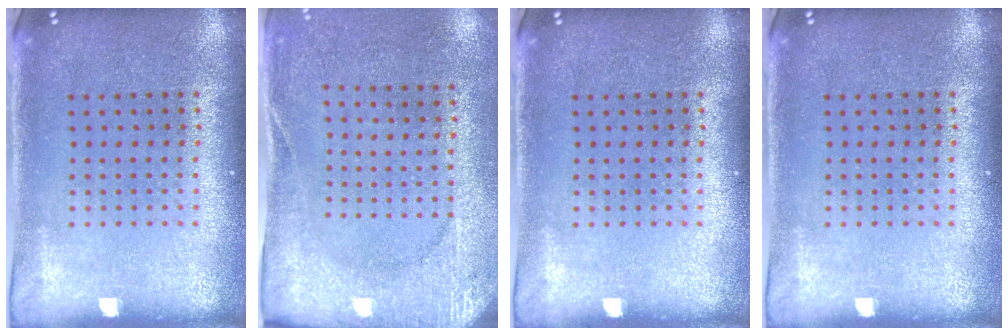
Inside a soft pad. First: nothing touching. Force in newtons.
{"total": 2.7, "press": 2.3, "slide": 1.3}
{"total": 0.0}
{"total": 0.0}